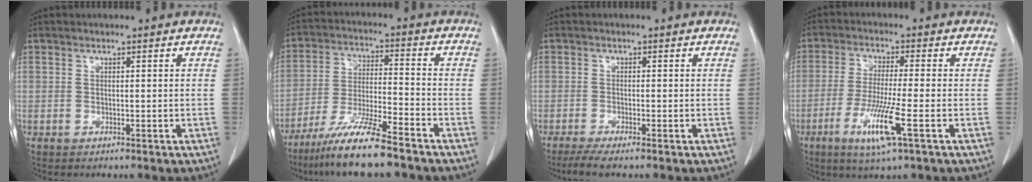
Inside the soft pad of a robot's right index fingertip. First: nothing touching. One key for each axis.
{"total": 11.2, "fx": -8.6, "fy": 0.0, "fz": 7.2, "tx": -0.139, "ty": -0.030, "tz": -0.158}
{"total": 3.3, "fx": -2.6, "fy": -0.3, "fz": 2.1, "tx": -0.038, "ty": -0.007, "tz": -0.047}
{"total": 8.7, "fx": -3.4, "fy": -0.2, "fz": 7.9, "tx": -0.156, "ty": -0.023, "tz": -0.063}